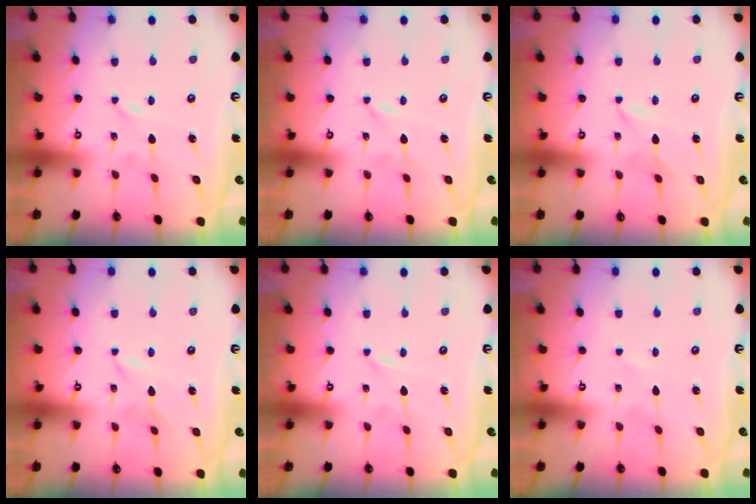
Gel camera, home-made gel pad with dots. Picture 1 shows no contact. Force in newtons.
{"total": 0.0}
{"total": 1.3, "press": 1.3, "slide": 0.2}
{"total": 1.3, "press": 1.3, "slide": 0.2}
{"total": 0.0}
{"total": 0.0}